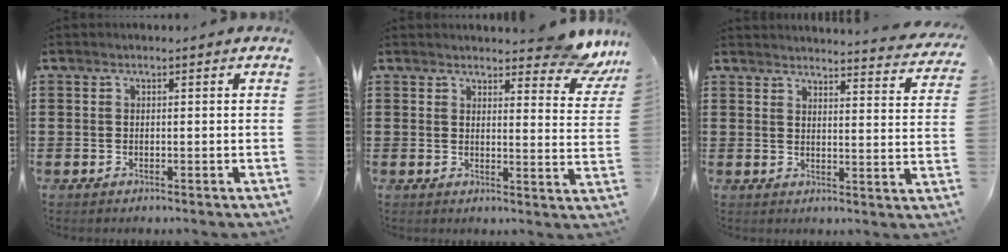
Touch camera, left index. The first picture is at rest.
{"total": 6.2, "force": [5.5, 0.9, 2.8], "torque": [-0.040, -0.025, 0.094]}
{"total": 3.3, "force": [3.2, -0.5, 0.4], "torque": [-0.017, -0.028, 0.052]}